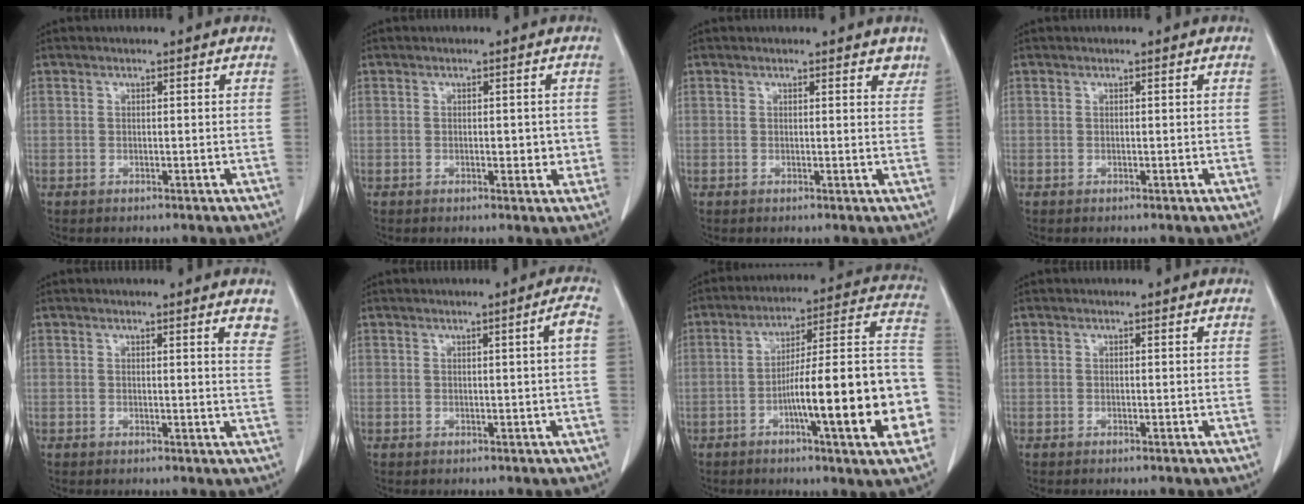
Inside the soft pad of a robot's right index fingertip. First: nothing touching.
{"total": 2.8, "force": [-0.2, 1.4, 2.3], "torque": [-0.026, 0.000, 0.000]}
{"total": 2.5, "force": [2.1, 1.0, 1.0], "torque": [0.001, -0.006, 0.014]}
{"total": 0.0}
{"total": 3.5, "force": [2.6, 0.2, 2.3], "torque": [-0.023, -0.012, 0.017]}
{"total": 2.3, "force": [0.2, -0.5, 2.2], "torque": [-0.031, 0.001, 0.005]}
{"total": 21.4, "force": [-6.1, 1.8, 20.4], "torque": [-0.217, 0.023, -0.084]}
{"total": 0.0}